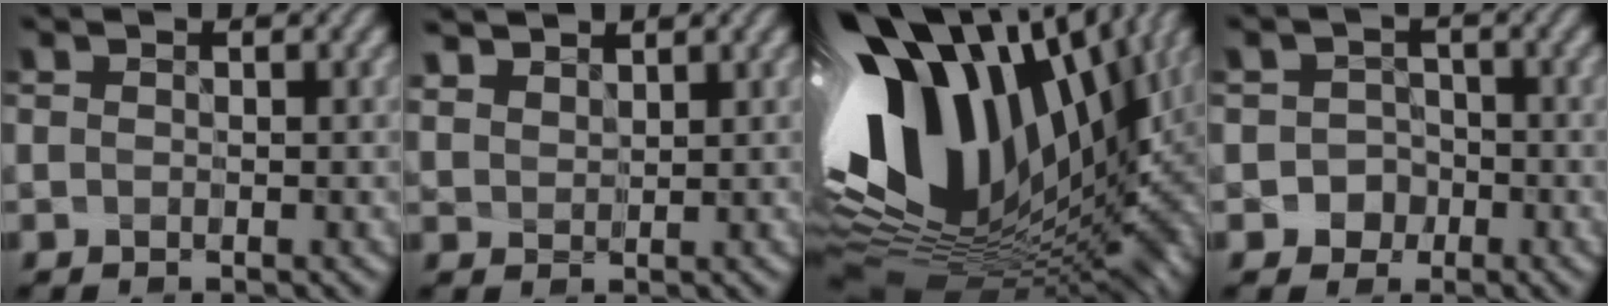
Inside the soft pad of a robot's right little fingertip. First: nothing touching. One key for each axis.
{"total": 3.4, "fx": 2.5, "fy": 2.0, "fz": 1.2, "tx": -0.049, "ty": 0.022, "tz": 0.045}
{"total": 17.1, "fx": 3.2, "fy": 10.1, "fz": 13.4, "tx": -0.238, "ty": -0.009, "tz": 0.074}
{"total": 3.1, "fx": -1.7, "fy": 2.6, "fz": 0.1, "tx": 0.029, "ty": 0.010, "tz": -0.038}